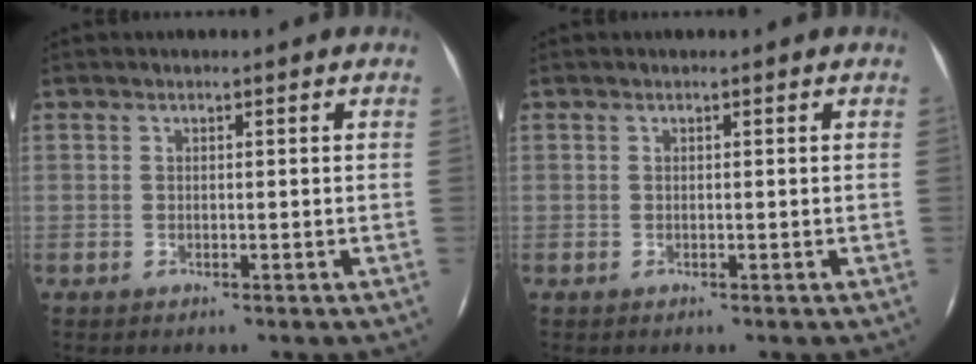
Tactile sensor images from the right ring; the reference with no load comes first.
{"total": 0.0}